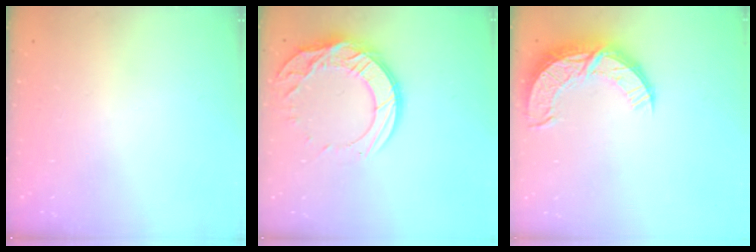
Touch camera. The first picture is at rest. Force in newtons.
{"total": 15.5, "press": 15.5, "slide": 1.1}
{"total": 12.8, "press": 12.7, "slide": 0.9}